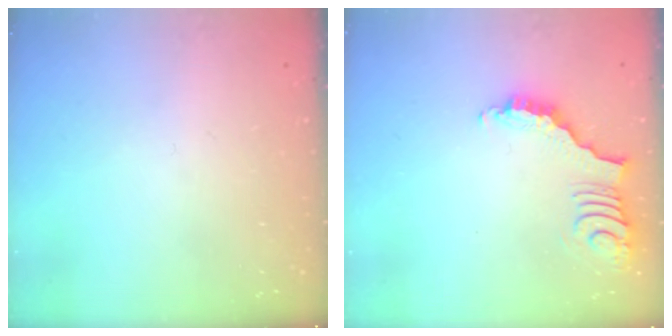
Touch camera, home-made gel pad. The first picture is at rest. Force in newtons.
{"total": 3.7, "press": 3.7, "slide": 0.7}